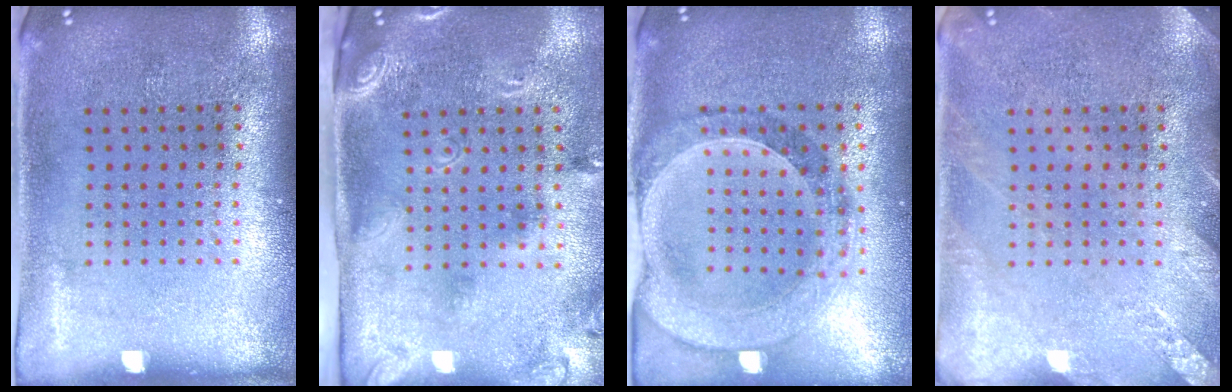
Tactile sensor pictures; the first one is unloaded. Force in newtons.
{"total": 2.6, "press": 1.7, "slide": 2.0}
{"total": 1.5, "press": 1.4, "slide": 0.3}
{"total": 2.1, "press": 2.1, "slide": 0.2}